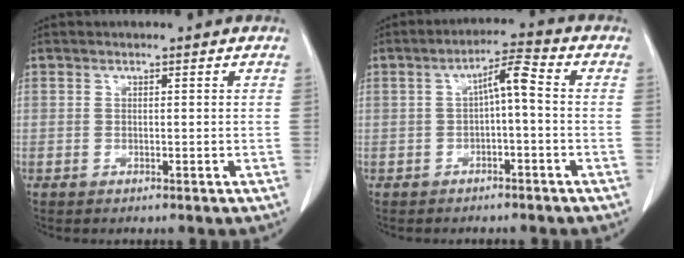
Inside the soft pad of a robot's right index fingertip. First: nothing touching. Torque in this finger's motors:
{"motor_torque": [0.54, -0.22, 0.17, 0.09]}